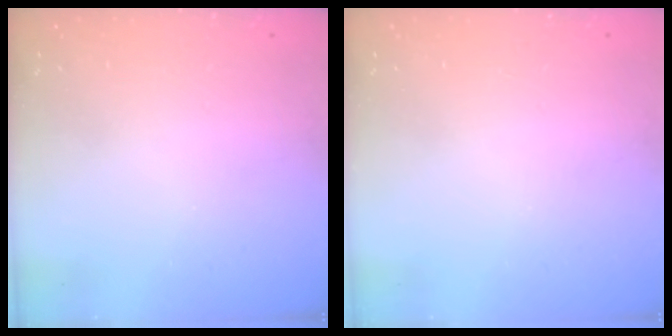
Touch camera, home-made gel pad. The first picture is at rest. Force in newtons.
{"total": 0.0}